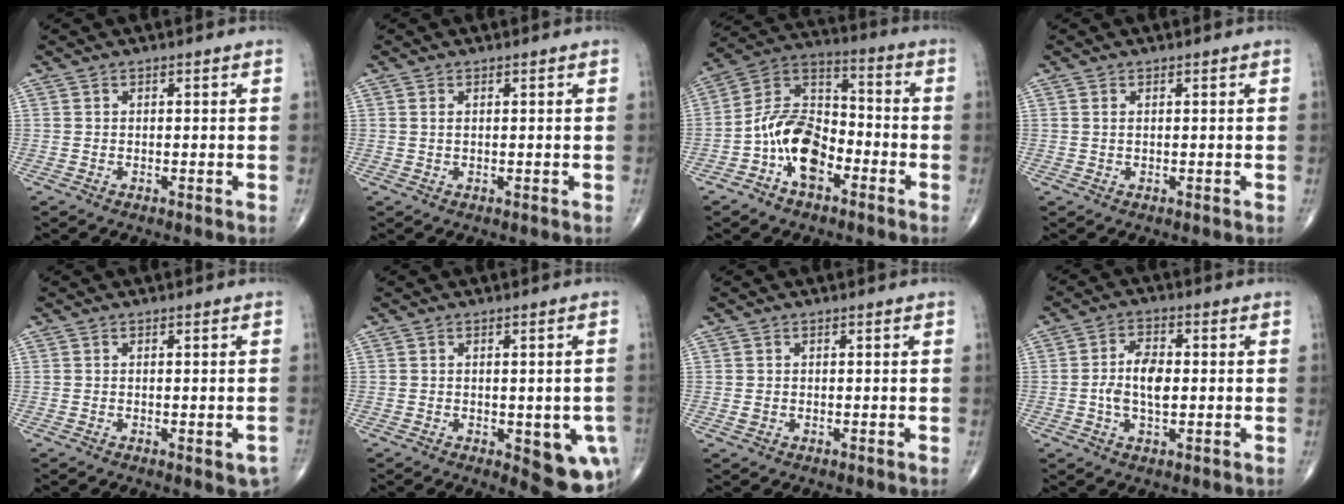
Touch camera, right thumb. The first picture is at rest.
{"total": 0.7, "force": [0.2, 0.3, 0.5], "torque": [-0.014, 0.005, 0.006]}
{"total": 13.4, "force": [-5.4, 7.9, 9.4], "torque": [-0.154, 0.054, -0.107]}
{"total": 0.5, "force": [0.2, 0.3, 0.4], "torque": [-0.012, 0.005, 0.004]}
{"total": 3.7, "force": [-1.4, 1.3, 3.1], "torque": [-0.028, 0.002, -0.011]}
{"total": 10.5, "force": [-3.0, 4.4, 9.0], "torque": [-0.084, -0.007, -0.023]}
{"total": 0.9, "force": [-0.1, 0.8, 0.5], "torque": [-0.008, 0.002, 0.000]}
{"total": 6.7, "force": [-0.4, 3.4, 5.7], "torque": [-0.105, 0.008, -0.010]}